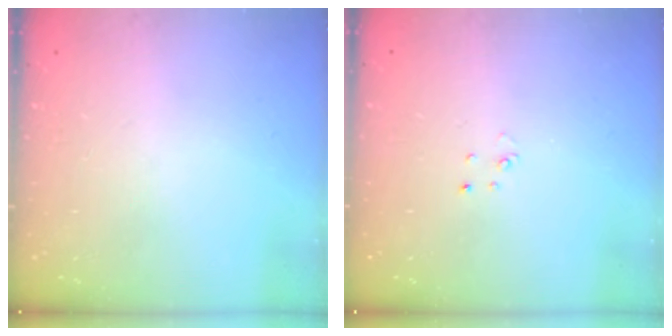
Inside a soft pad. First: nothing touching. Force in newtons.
{"total": 2.0, "press": 2.0, "slide": 0.2}